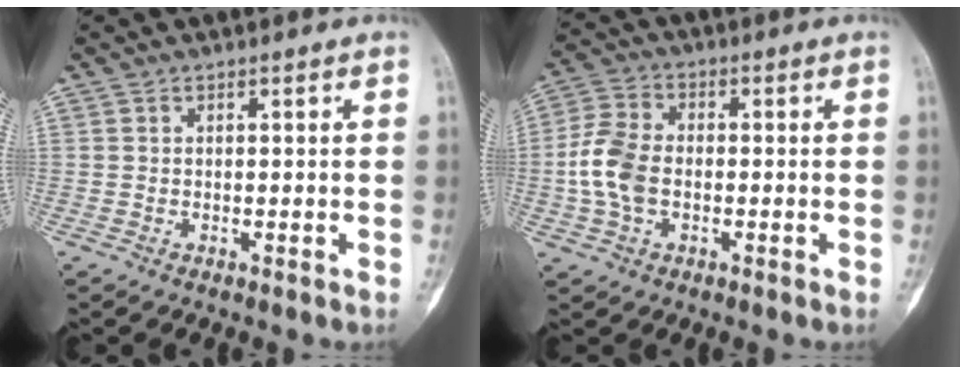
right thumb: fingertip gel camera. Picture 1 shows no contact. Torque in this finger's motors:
{"motor_torque": [1.00, 0.81, 1.49, -0.16, 0.29]}